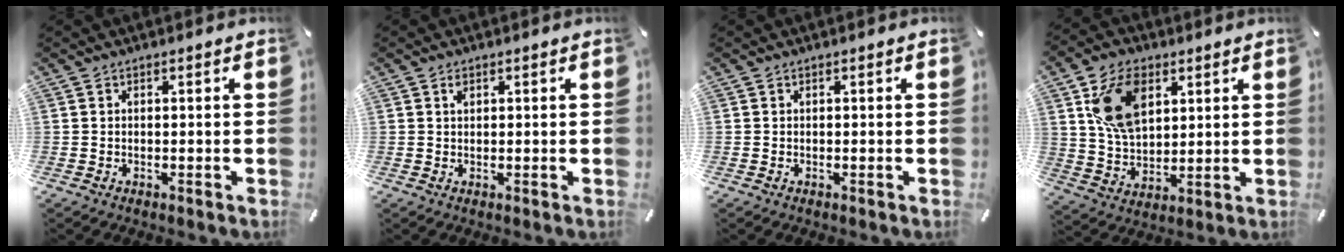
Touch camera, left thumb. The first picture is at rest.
{"total": 1.1, "force": [0.6, 0.6, 0.6], "torque": [-0.006, -0.001, 0.009]}
{"total": 0.0}
{"total": 13.6, "force": [5.5, 9.2, 8.3], "torque": [-0.174, -0.002, 0.101]}